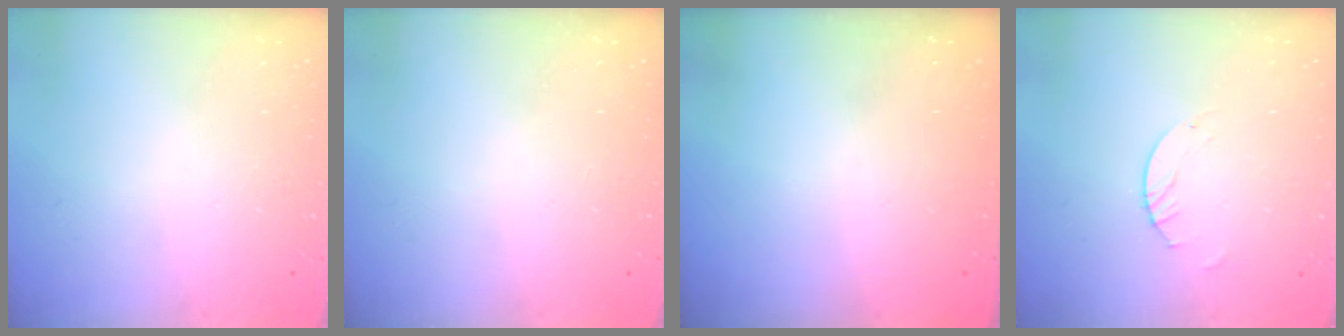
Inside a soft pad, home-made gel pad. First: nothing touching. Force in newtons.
{"total": 0.0}
{"total": 0.0}
{"total": 2.0, "press": 2.0, "slide": 0.2}